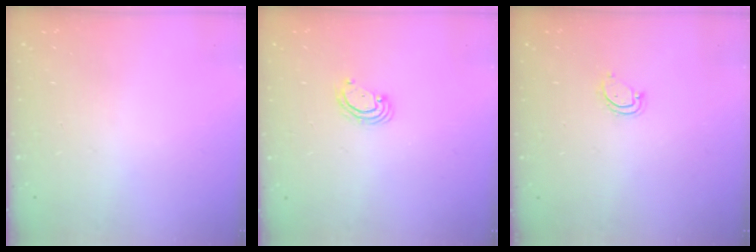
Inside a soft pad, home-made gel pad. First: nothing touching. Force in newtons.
{"total": 3.8, "press": 3.8, "slide": 0.4}
{"total": 3.9, "press": 3.9, "slide": 0.2}